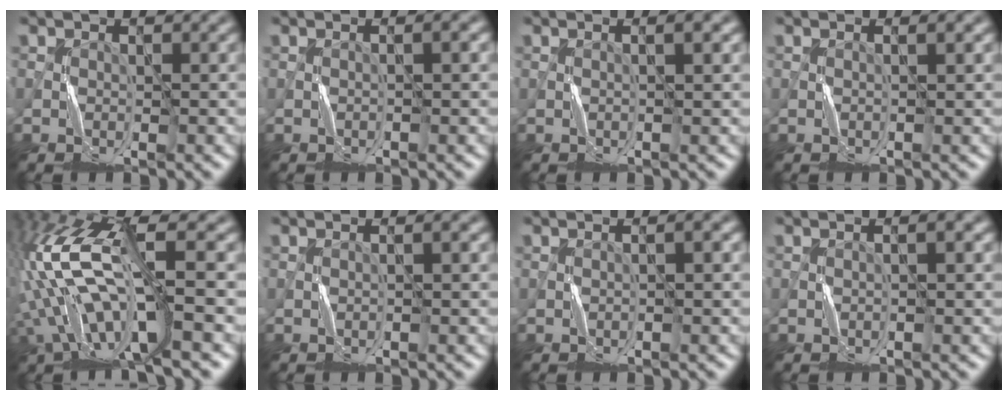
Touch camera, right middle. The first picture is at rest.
{"total": 0.9, "force": [0.3, -0.1, 0.9], "torque": [-0.011, 0.005, 0.002]}
{"total": 1.8, "force": [1.0, 0.2, 1.5], "torque": [-0.010, 0.002, 0.004]}
{"total": 0.8, "force": [0.5, -0.3, 0.5], "torque": [-0.007, 0.001, 0.004]}
{"total": 12.7, "force": [-1.1, 4.5, 11.9], "torque": [-0.260, 0.012, -0.023]}
{"total": 0.7, "force": [0.3, -0.2, 0.6], "torque": [-0.007, 0.004, 0.002]}
{"total": 1.1, "force": [0.4, 0.0, 1.1], "torque": [-0.015, 0.006, 0.002]}
{"total": 1.3, "force": [0.5, -0.1, 1.2], "torque": [-0.013, 0.002, 0.004]}